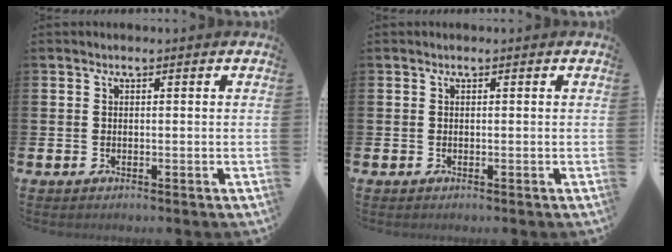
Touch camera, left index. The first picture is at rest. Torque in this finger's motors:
{"motor_torque": [-0.08, -0.03, -0.02, 0.00]}